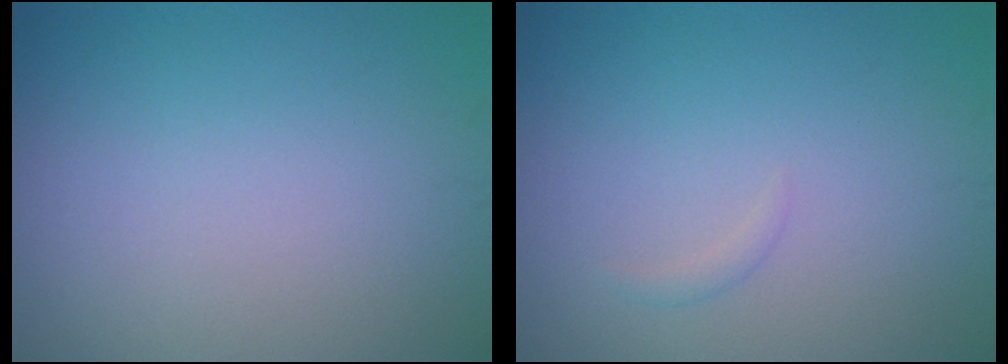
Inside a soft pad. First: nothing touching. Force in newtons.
{"total": 0.5, "press": 0.5, "slide": 0.0}